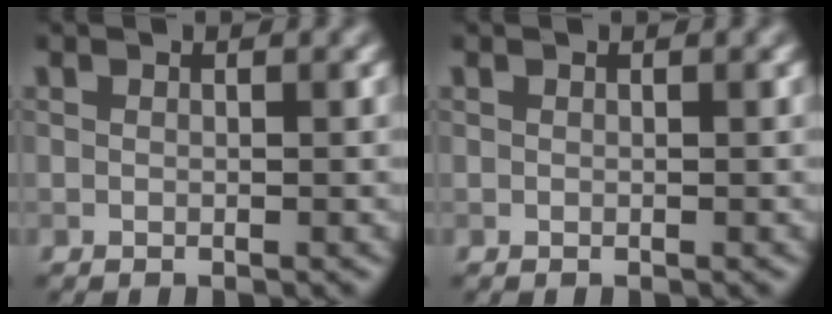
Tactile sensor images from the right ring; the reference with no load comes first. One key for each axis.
{"total": 0.0}